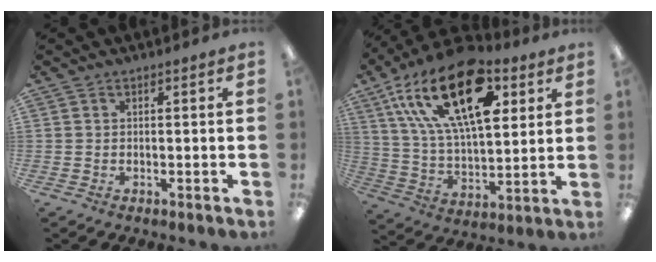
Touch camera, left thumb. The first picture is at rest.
{"total": 25.2, "force": [11.9, 12.7, 18.3], "torque": [-0.326, -0.045, 0.198]}